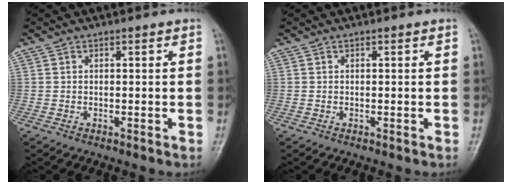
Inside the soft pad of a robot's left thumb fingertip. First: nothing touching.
{"total": 0.0}